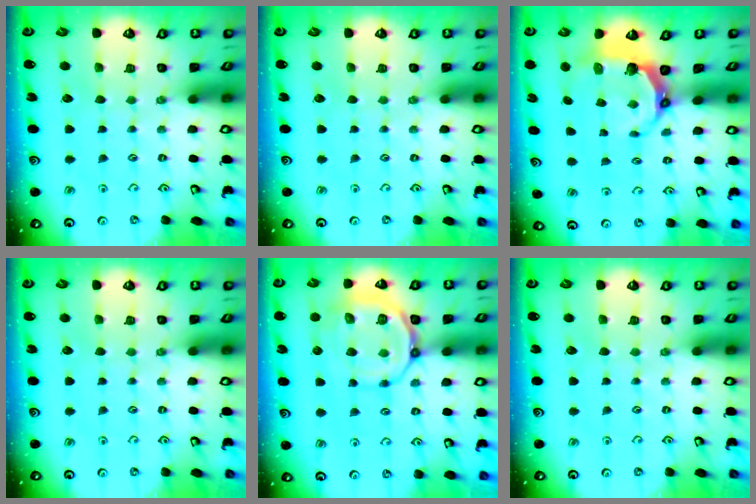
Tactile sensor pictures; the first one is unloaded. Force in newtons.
{"total": 0.0}
{"total": 6.4, "press": 4.9, "slide": 4.2}
{"total": 0.0}
{"total": 13.0, "press": 12.8, "slide": 2.0}
{"total": 0.0}